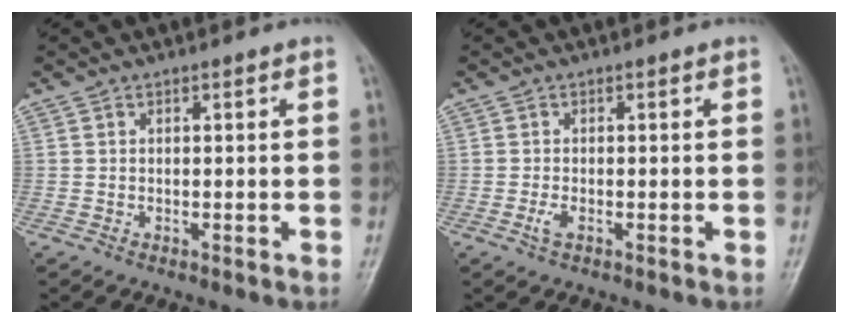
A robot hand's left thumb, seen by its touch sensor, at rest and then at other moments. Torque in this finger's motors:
{"motor_torque": [-0.06, 0.10, 0.12, 0.04, 0.01]}